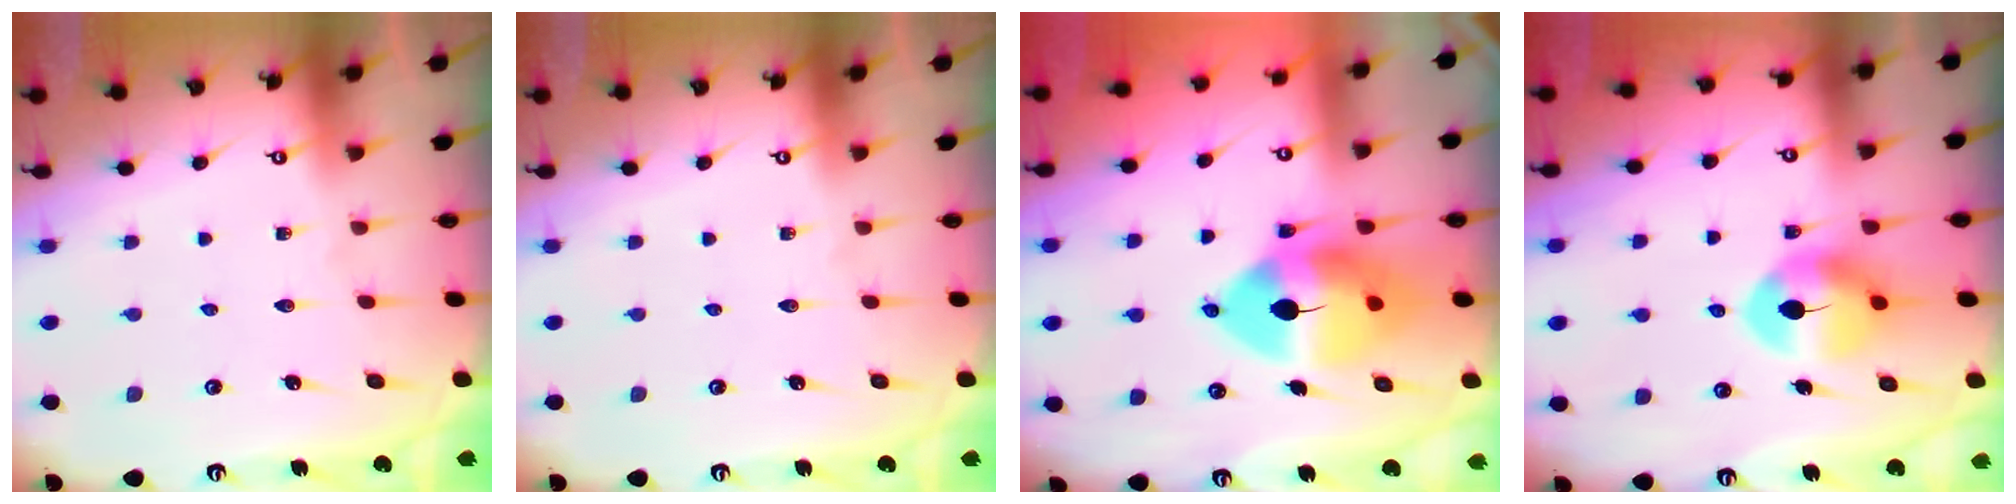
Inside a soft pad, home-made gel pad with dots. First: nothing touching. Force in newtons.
{"total": 0.0}
{"total": 13.6, "press": 13.4, "slide": 2.1}
{"total": 7.5, "press": 7.4, "slide": 0.4}